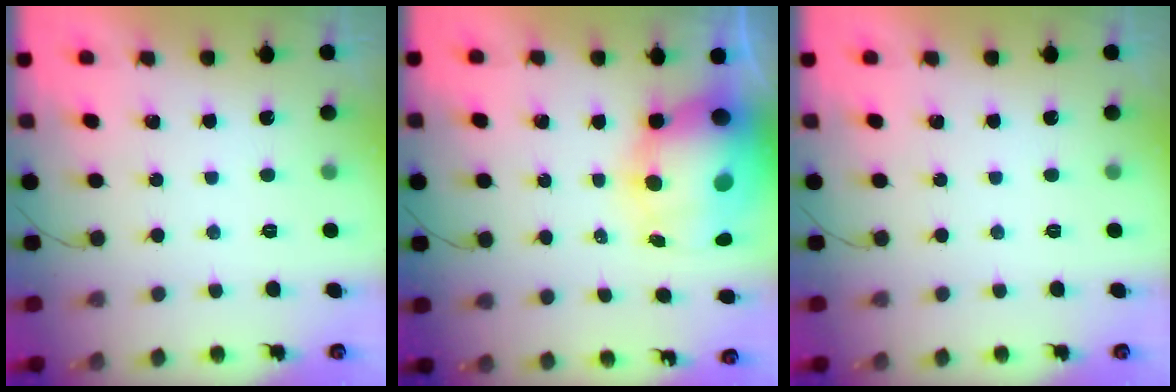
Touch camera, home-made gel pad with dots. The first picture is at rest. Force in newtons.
{"total": 14.2, "press": 13.8, "slide": 3.5}
{"total": 0.0}